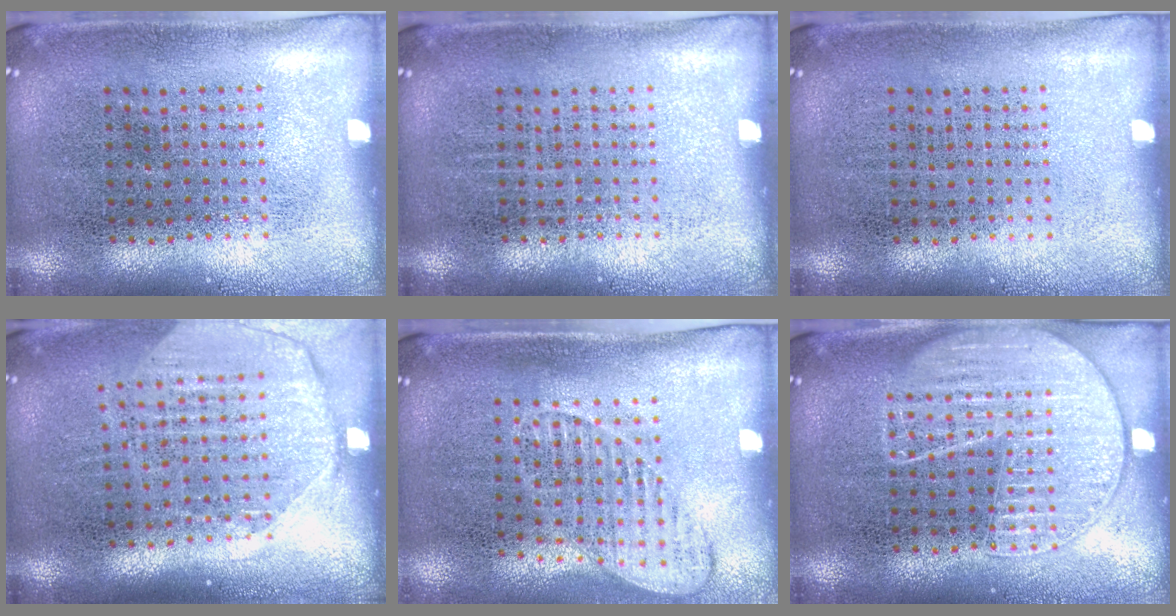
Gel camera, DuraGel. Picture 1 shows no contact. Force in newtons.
{"total": 0.0}
{"total": 0.0}
{"total": 2.0, "press": 1.7, "slide": 1.0}
{"total": 1.3, "press": 1.2, "slide": 0.5}
{"total": 2.9, "press": 2.9, "slide": 0.3}